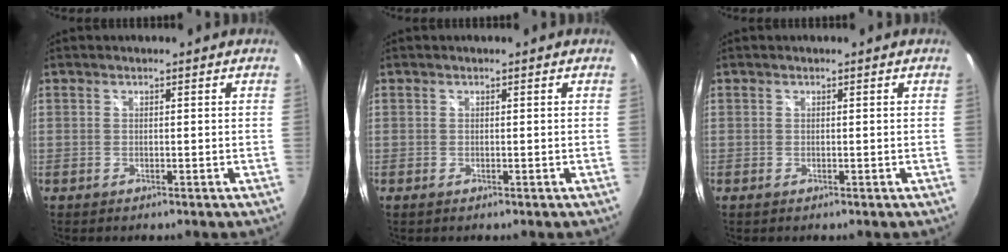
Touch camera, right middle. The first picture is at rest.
{"total": 0.0}
{"total": 0.0}